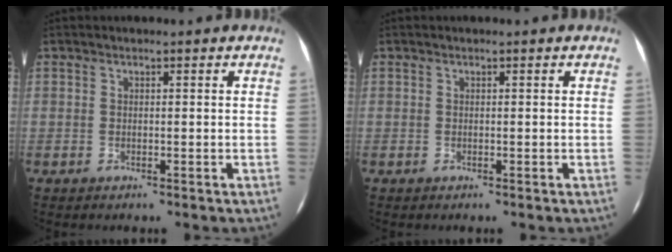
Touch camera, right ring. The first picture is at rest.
{"total": 0.0}